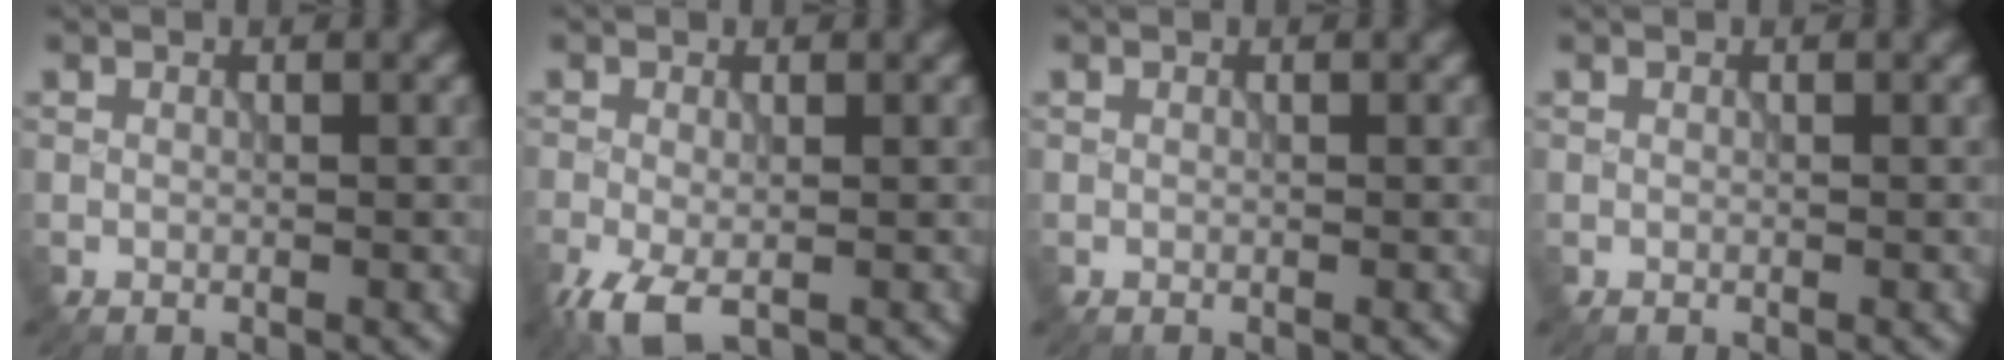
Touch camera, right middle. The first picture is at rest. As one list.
[{"total": 3.8, "force": [-2.0, 1.6, 2.8], "torque": [-0.065, -0.010, -0.038]}, {"total": 0.0}, {"total": 0.0}]